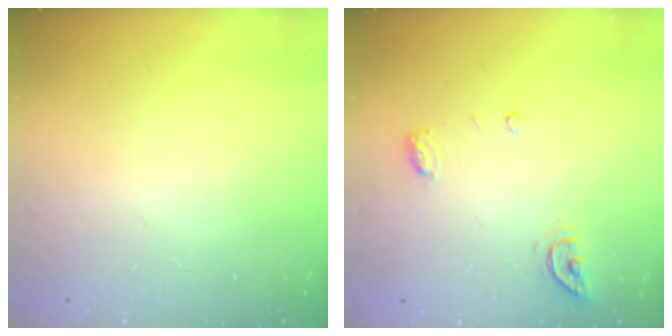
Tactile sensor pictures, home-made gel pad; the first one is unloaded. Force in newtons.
{"total": 6.4, "press": 6.4, "slide": 0.6}